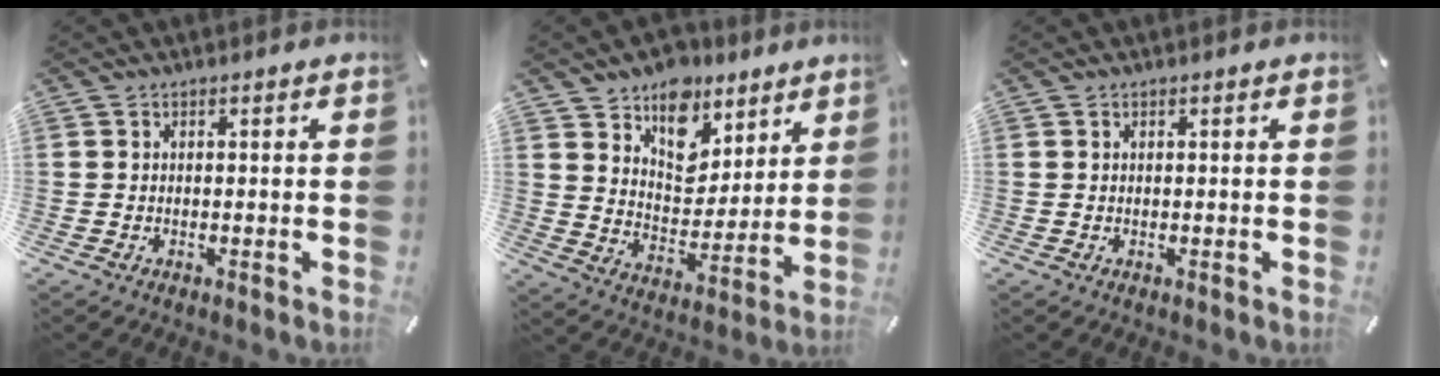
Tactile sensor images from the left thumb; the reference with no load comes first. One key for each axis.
{"total": 12.2, "fx": 8.0, "fy": 8.6, "fz": 3.2, "tx": -0.037, "ty": -0.077, "tz": 0.148}
{"total": 0.0}